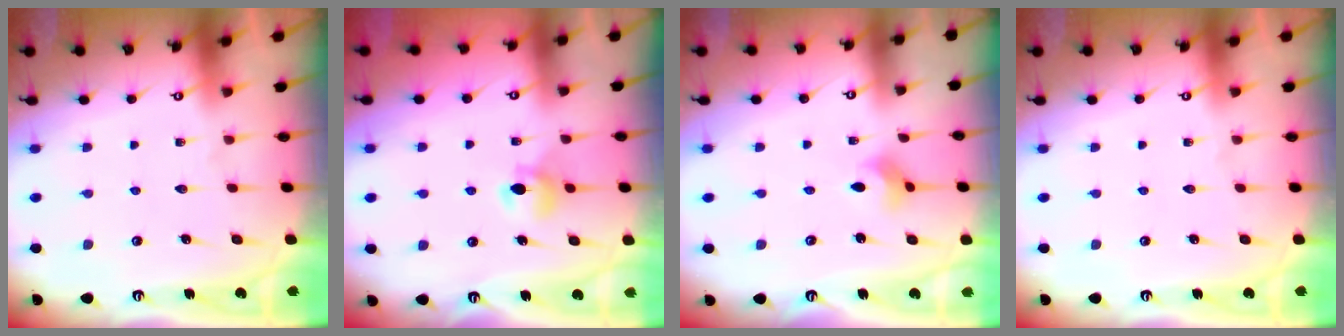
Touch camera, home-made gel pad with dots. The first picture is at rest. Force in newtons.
{"total": 6.0, "press": 6.0, "slide": 0.8}
{"total": 2.9, "press": 2.9, "slide": 0.4}
{"total": 0.0}